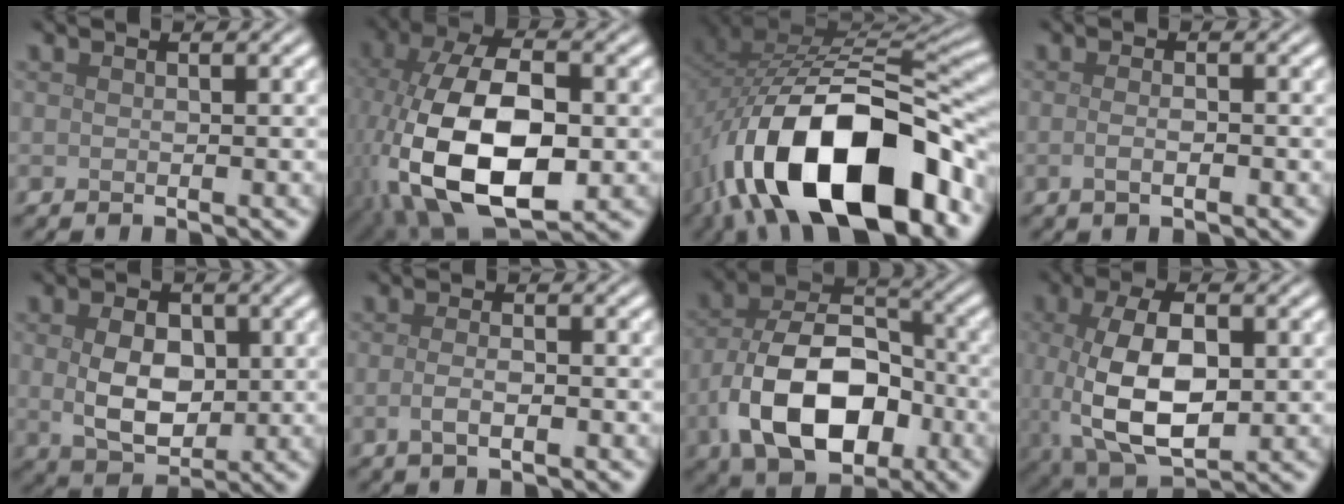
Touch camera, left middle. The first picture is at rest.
{"total": 15.5, "force": [-2.8, 8.6, 12.5], "torque": [-0.268, -0.026, -0.041]}
{"total": 17.5, "force": [-7.9, 8.7, 12.9], "torque": [-0.219, -0.011, -0.125]}
{"total": 1.9, "force": [-0.4, 0.7, 1.7], "torque": [-0.015, -0.004, -0.008]}
{"total": 5.3, "force": [0.3, 3.5, 4.0], "torque": [-0.075, -0.006, 0.009]}
{"total": 2.1, "force": [-0.6, 0.7, 1.9], "torque": [-0.033, -0.002, -0.011]}
{"total": 11.3, "force": [-3.5, 7.1, 8.1], "torque": [-0.158, -0.007, -0.063]}
{"total": 9.4, "force": [-0.4, 4.9, 8.0], "torque": [-0.170, -0.011, 0.000]}